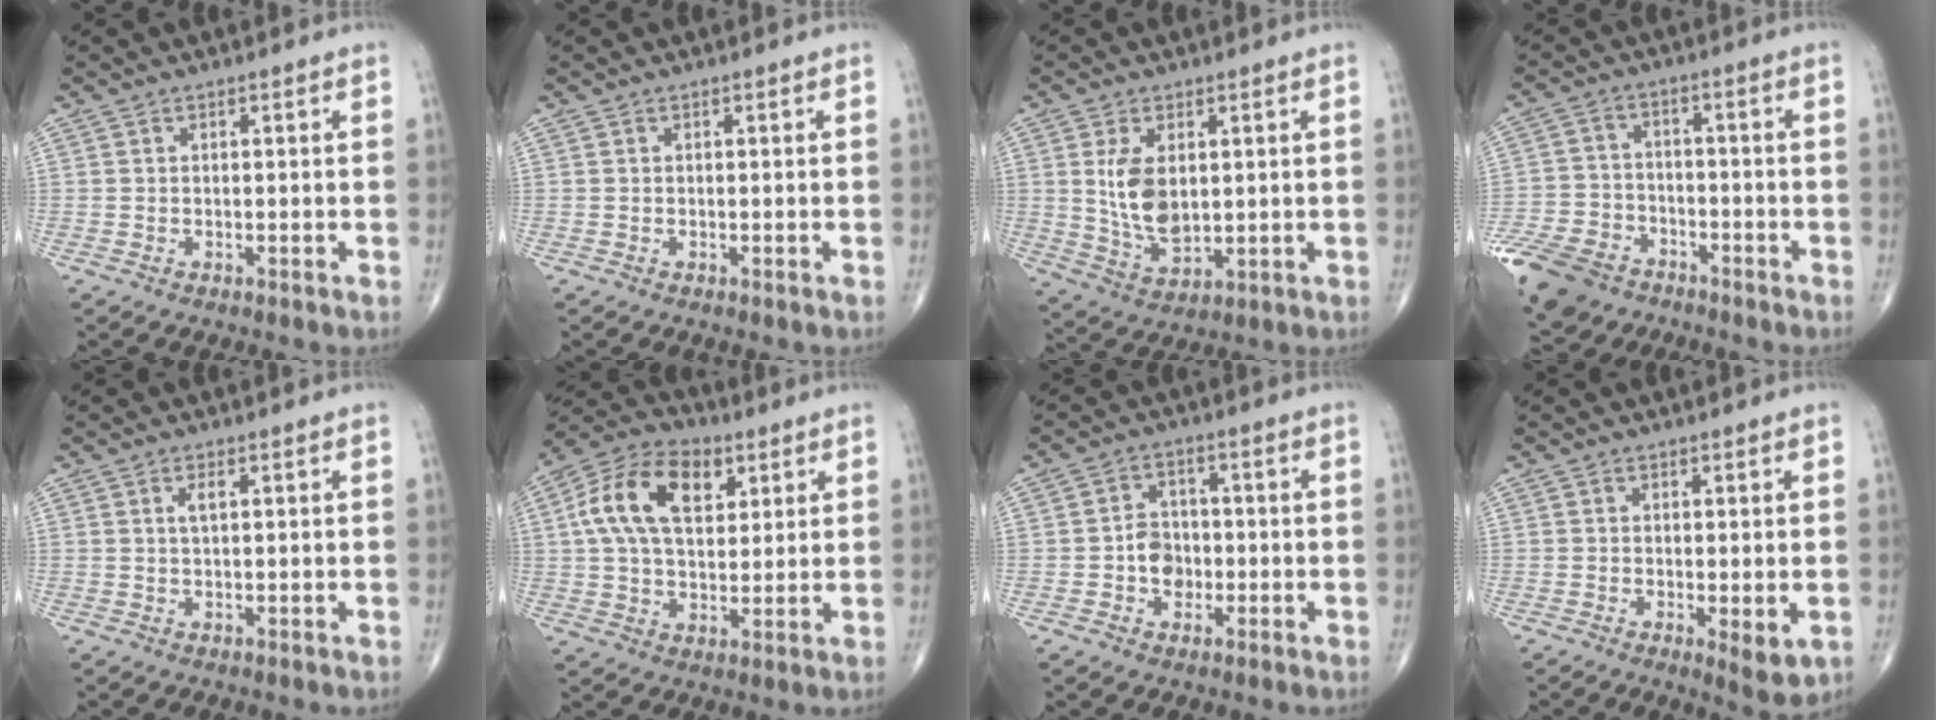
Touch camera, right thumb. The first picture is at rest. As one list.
[{"total": 0.0}, {"total": 9.0, "force": [1.6, 5.0, 7.3], "torque": [-0.129, -0.017, 0.045]}, {"total": 14.0, "force": [-8.8, 9.2, 5.8], "torque": [-0.124, 0.025, -0.157]}, {"total": 1.8, "force": [0.6, 0.6, 1.6], "torque": [-0.028, 0.002, 0.011]}, {"total": 15.6, "force": [4.9, 9.5, 11.4], "torque": [-0.189, 0.005, 0.080]}, {"total": 5.4, "force": [-1.2, 4.4, 3.0], "torque": [-0.018, 0.013, -0.026]}, {"total": 4.5, "force": [-1.0, 1.5, 4.1], "torque": [-0.061, -0.014, -0.013]}]